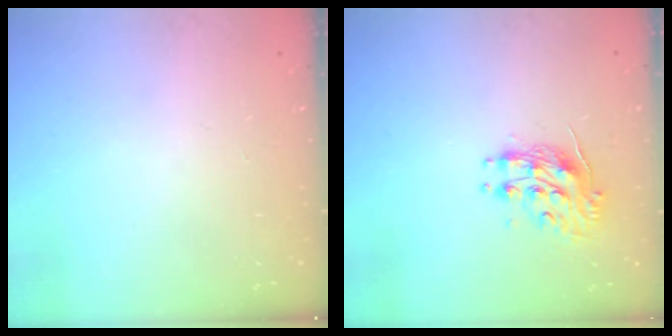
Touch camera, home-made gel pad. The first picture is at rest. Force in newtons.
{"total": 9.4, "press": 9.4, "slide": 0.3}